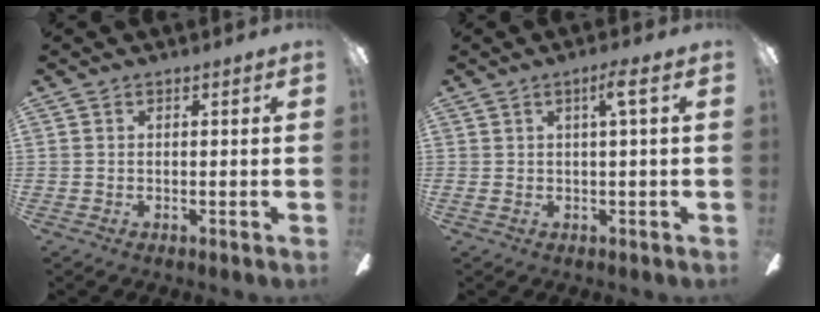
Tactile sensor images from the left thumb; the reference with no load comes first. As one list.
[{"total": 3.8, "force": [1.1, 0.0, 3.6], "torque": [-0.064, -0.002, 0.014]}]